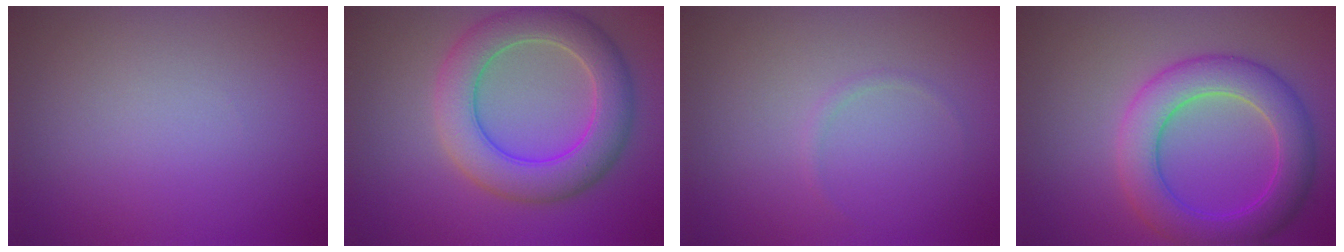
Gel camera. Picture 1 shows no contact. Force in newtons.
{"total": 6.9, "press": 6.9, "slide": 0.5}
{"total": 0.5, "press": 0.5, "slide": 0.1}
{"total": 6.4, "press": 6.3, "slide": 0.4}